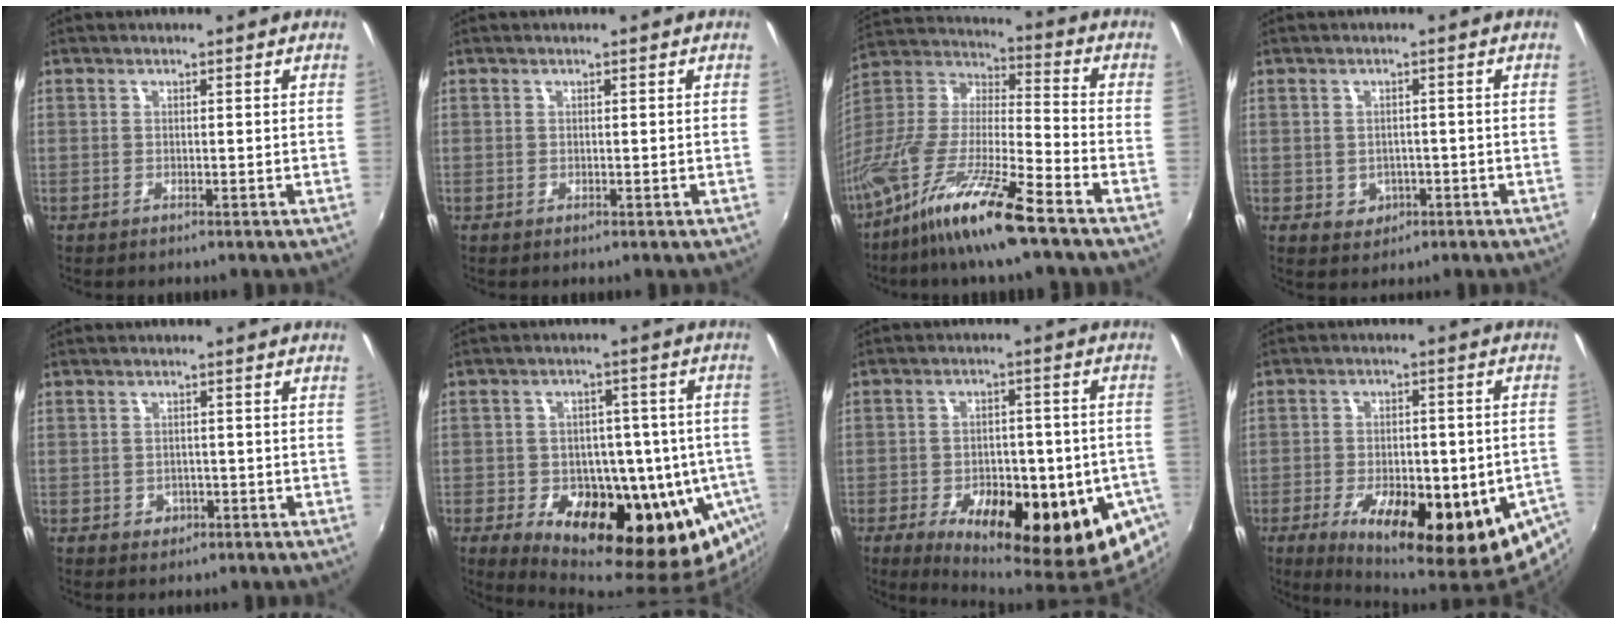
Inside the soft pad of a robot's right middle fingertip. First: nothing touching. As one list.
[{"total": 0.0}, {"total": 18.5, "force": [-12.6, 1.4, 13.5], "torque": [-0.259, -0.030, -0.244]}, {"total": 3.7, "force": [-0.9, 3.4, 1.2], "torque": [-0.029, 0.002, -0.002]}, {"total": 2.8, "force": [-0.9, 2.6, 0.8], "torque": [-0.019, -0.001, -0.009]}, {"total": 24.3, "force": [-8.6, 14.2, 17.7], "torque": [-0.283, -0.025, -0.103]}, {"total": 22.9, "force": [-9.6, 9.8, 18.3], "torque": [-0.292, -0.050, -0.118]}, {"total": 24.8, "force": [-12.3, 9.3, 19.5], "torque": [-0.301, -0.046, -0.158]}]